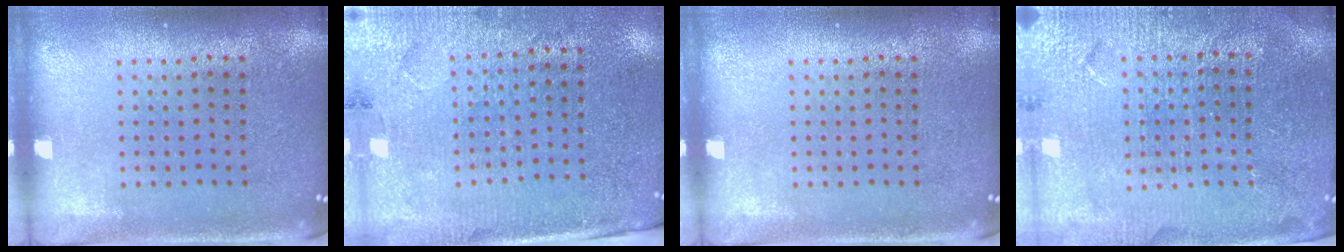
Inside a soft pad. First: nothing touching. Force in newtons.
{"total": 3.0, "press": 2.8, "slide": 0.9}
{"total": 0.0}
{"total": 4.0, "press": 3.8, "slide": 1.0}